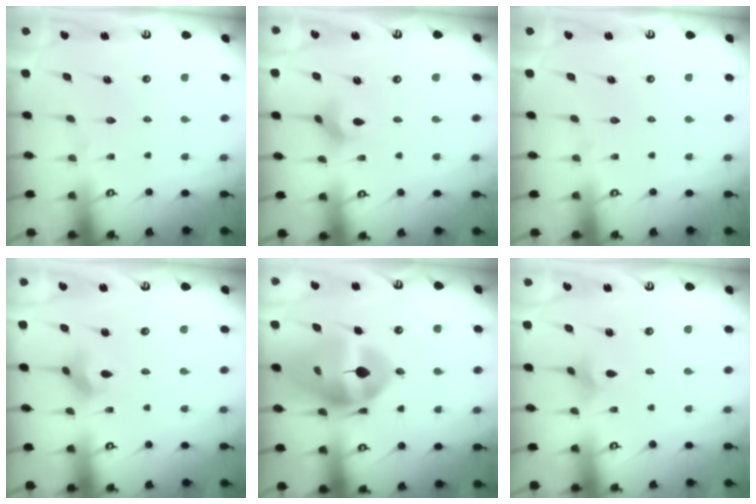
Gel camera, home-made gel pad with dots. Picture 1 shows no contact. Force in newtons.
{"total": 3.5, "press": 3.4, "slide": 0.6}
{"total": 0.0}
{"total": 4.3, "press": 4.3, "slide": 0.6}
{"total": 17.5, "press": 17.4, "slide": 1.8}
{"total": 2.3, "press": 2.2, "slide": 0.5}